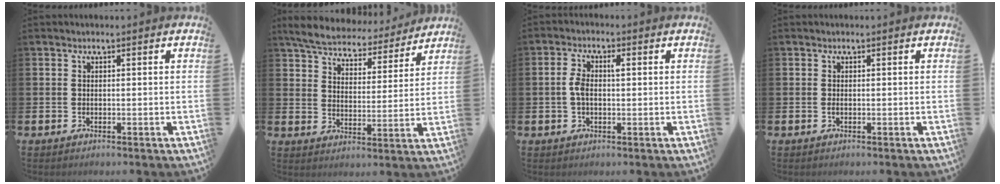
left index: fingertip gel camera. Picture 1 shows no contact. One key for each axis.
{"total": 6.9, "fx": 6.6, "fy": 1.6, "fz": 1.4, "tx": -0.062, "ty": -0.040, "tz": 0.117}
{"total": 3.3, "fx": 0.2, "fy": 1.7, "fz": 2.9, "tx": -0.053, "ty": 0.007, "tz": 0.001}
{"total": 0.0}